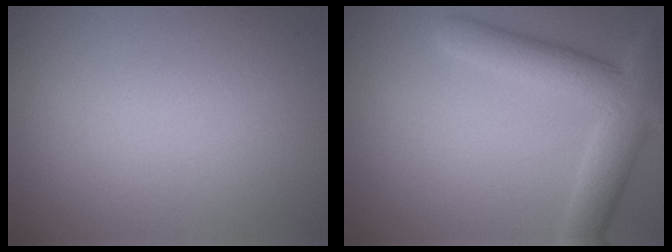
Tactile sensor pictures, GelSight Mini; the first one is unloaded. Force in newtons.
{"total": 5.9, "press": 5.9, "slide": 0.3}